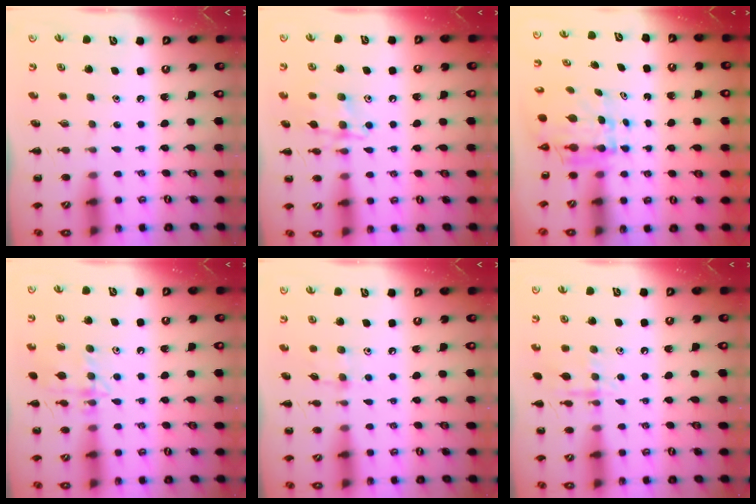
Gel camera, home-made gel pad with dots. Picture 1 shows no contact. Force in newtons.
{"total": 12.2, "press": 12.2, "slide": 0.8}
{"total": 5.3, "press": 5.1, "slide": 1.2}
{"total": 12.3, "press": 12.3, "slide": 0.5}
{"total": 4.0, "press": 3.7, "slide": 1.4}
{"total": 8.8, "press": 8.8, "slide": 0.6}